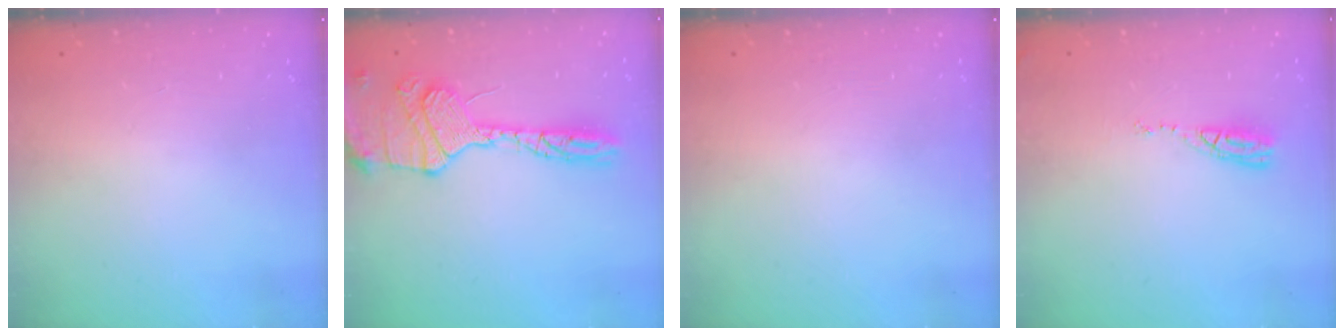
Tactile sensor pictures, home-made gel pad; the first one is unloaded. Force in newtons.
{"total": 18.5, "press": 18.3, "slide": 2.8}
{"total": 0.0}
{"total": 7.9, "press": 7.9, "slide": 0.8}